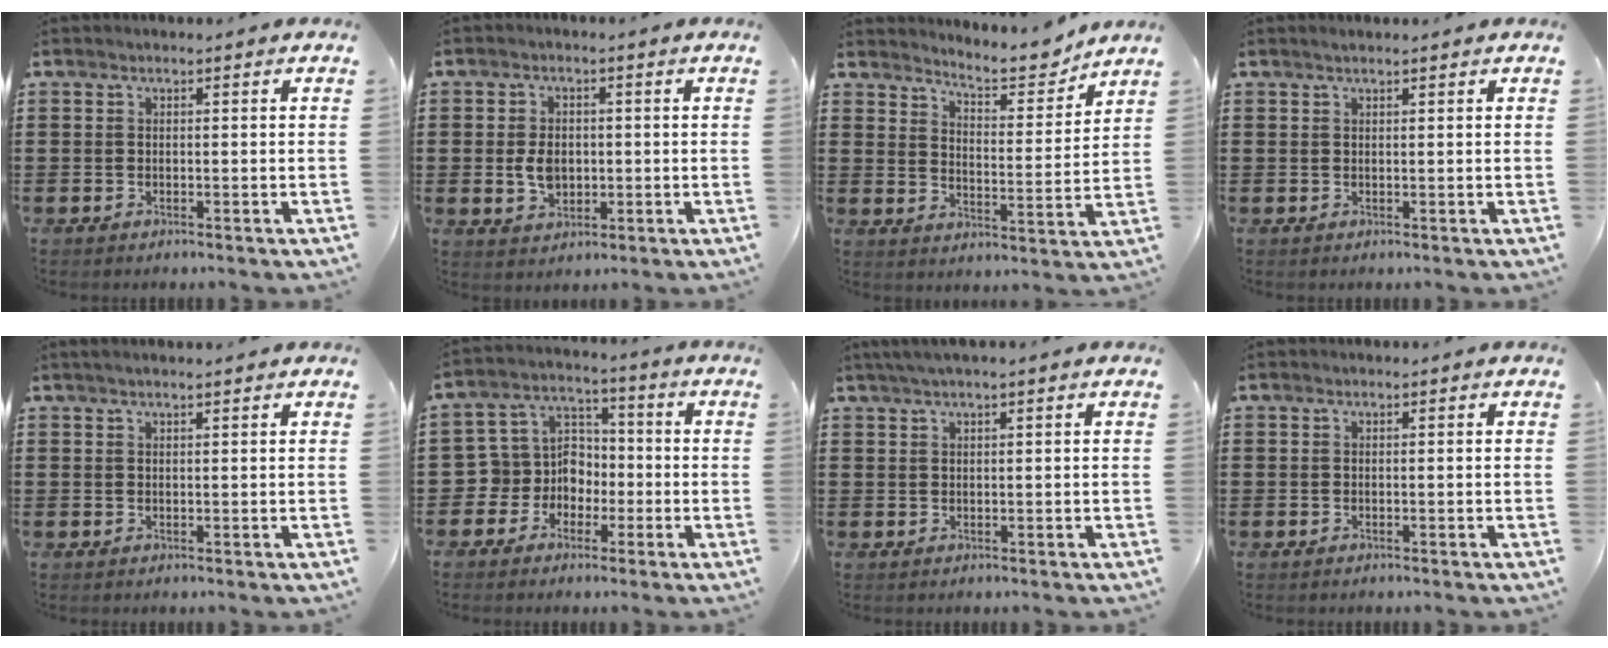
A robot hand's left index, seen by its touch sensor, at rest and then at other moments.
{"total": 4.6, "force": [-0.1, 3.1, 3.4], "torque": [-0.068, 0.002, -0.005]}
{"total": 6.9, "force": [6.5, 1.0, 2.1], "torque": [-0.044, -0.046, 0.109]}
{"total": 0.8, "force": [0.7, 0.0, 0.5], "torque": [-0.010, 0.001, 0.013]}
{"total": 1.2, "force": [1.0, 0.0, 0.7], "torque": [-0.014, 0.000, 0.019]}
{"total": 6.6, "force": [-1.5, 6.4, 0.9], "torque": [-0.067, -0.008, -0.035]}
{"total": 1.7, "force": [1.1, 0.0, 1.3], "torque": [-0.025, 0.001, 0.021]}
{"total": 0.0}